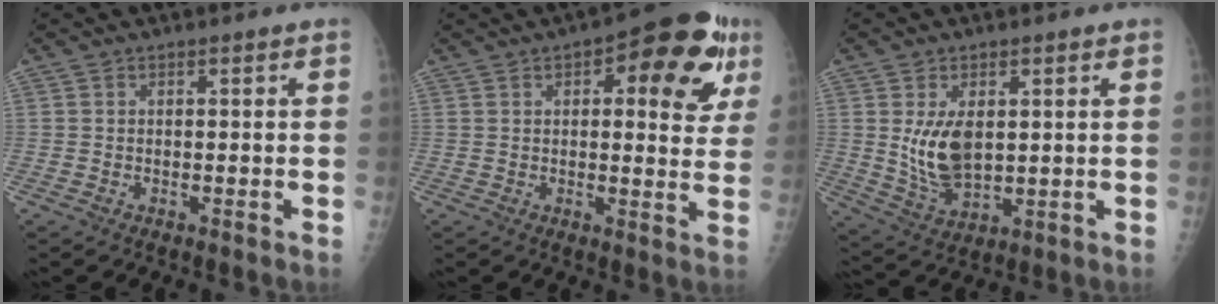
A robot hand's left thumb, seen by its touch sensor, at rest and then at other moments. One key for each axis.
{"total": 16.6, "fx": 6.8, "fy": 6.7, "fz": 13.6, "tx": -0.129, "ty": -0.006, "tz": 0.077}
{"total": 9.3, "fx": 1.5, "fy": 5.4, "fz": 7.3, "tx": -0.121, "ty": -0.021, "tz": 0.044}